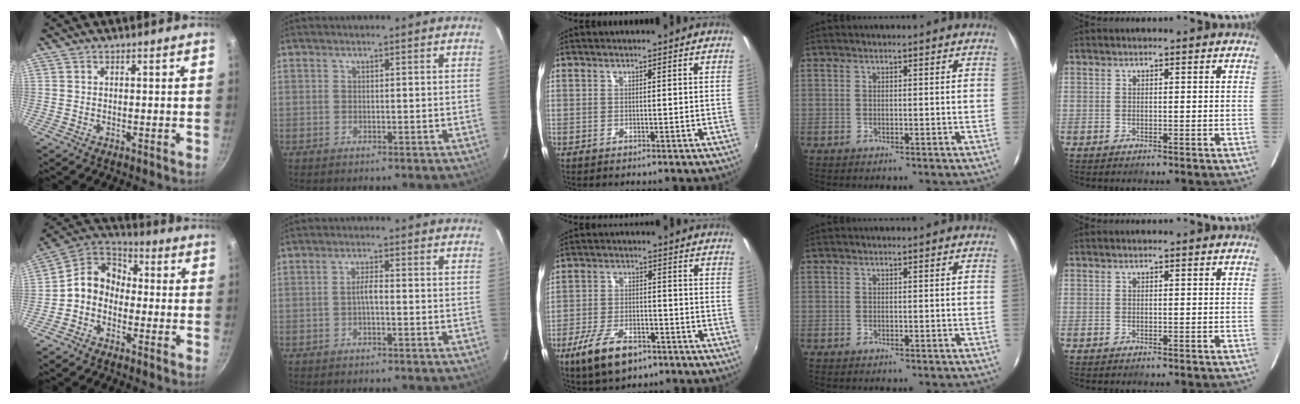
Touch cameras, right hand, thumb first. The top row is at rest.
{"thumb": {"total": 9.1, "force": [-1.9, 7.4, 5.1], "torque": [-0.060, 0.045, -0.064]}, "index": {"total": 1.9, "force": [-0.7, 0.3, 1.8], "torque": [-0.035, 0.007, -0.013]}, "middle": {"total": 10.7, "force": [-6.6, 4.7, 7.0], "torque": [-0.157, -0.018, -0.113]}}